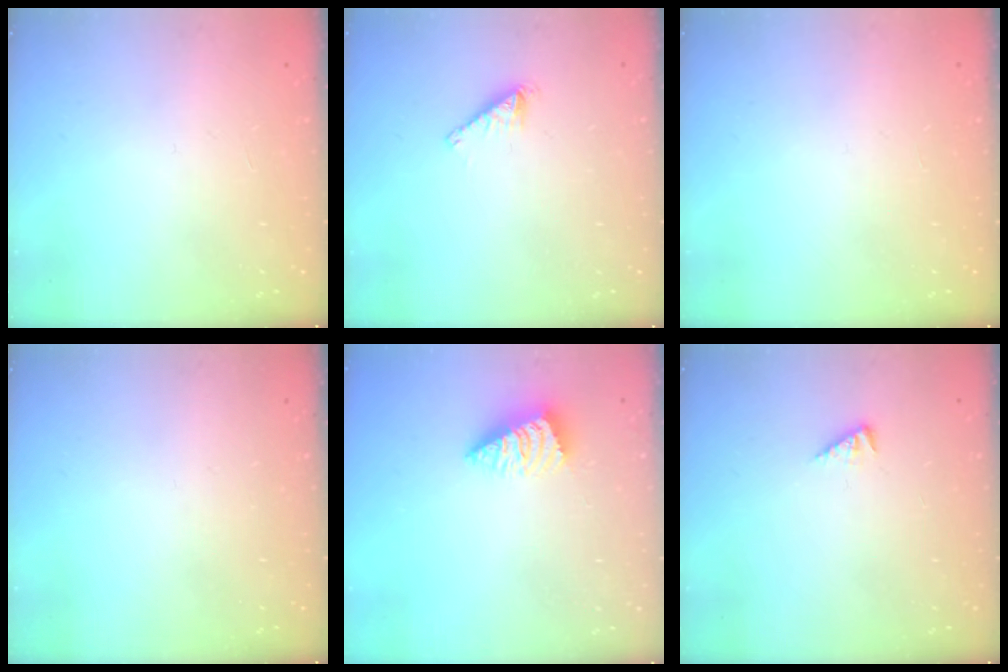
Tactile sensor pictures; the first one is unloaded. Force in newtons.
{"total": 2.1, "press": 2.0, "slide": 0.3}
{"total": 0.0}
{"total": 0.0}
{"total": 2.4, "press": 2.4, "slide": 0.4}
{"total": 1.4, "press": 1.4, "slide": 0.5}